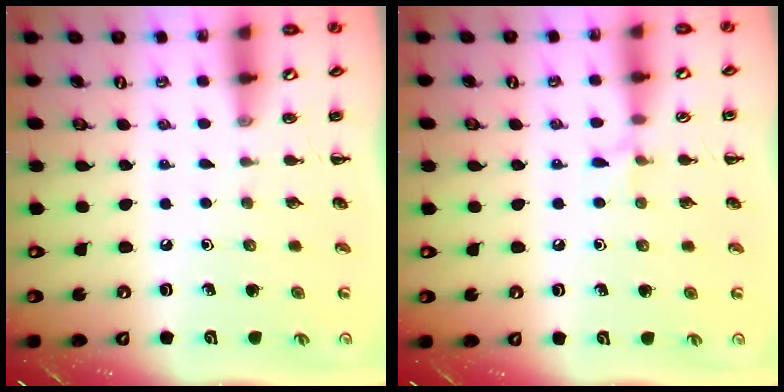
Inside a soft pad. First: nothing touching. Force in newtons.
{"total": 4.8, "press": 4.5, "slide": 1.8}